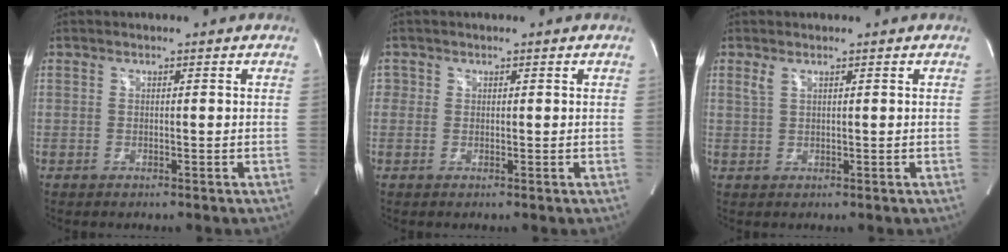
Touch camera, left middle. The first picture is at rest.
{"total": 1.1, "force": [0.3, 1.1, 0.1], "torque": [0.011, 0.002, 0.003]}
{"total": 1.2, "force": [0.8, 0.3, 0.8], "torque": [-0.024, 0.007, 0.022]}